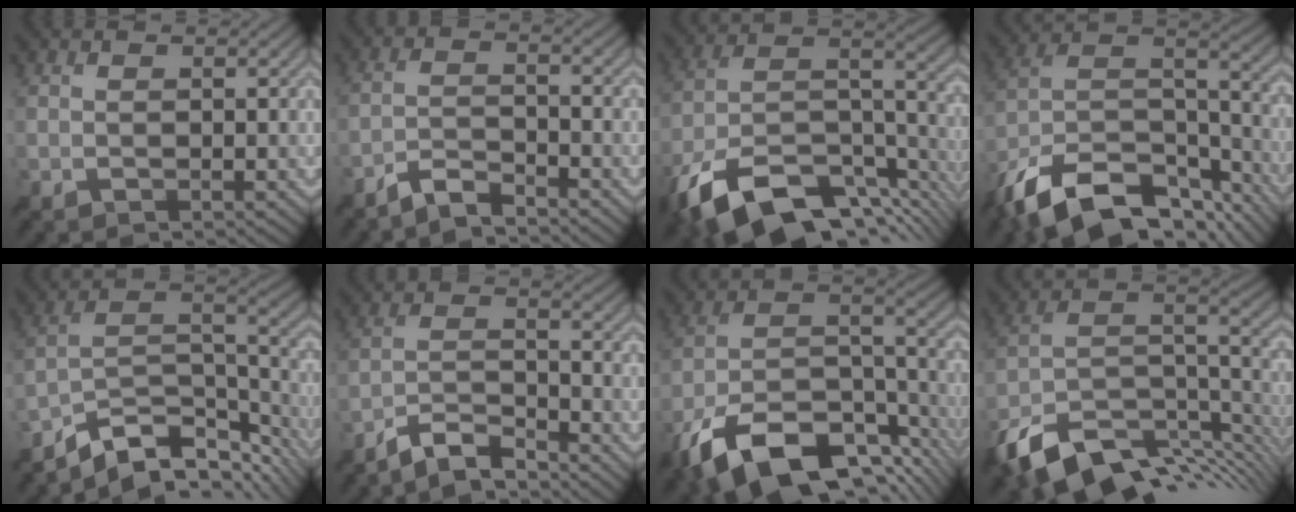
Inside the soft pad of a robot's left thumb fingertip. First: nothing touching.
{"total": 3.8, "force": [-3.4, 0.6, 1.7], "torque": [-0.034, 0.005, -0.075]}
{"total": 16.6, "force": [-10.6, 7.2, 10.5], "torque": [-0.239, -0.026, -0.176]}
{"total": 17.8, "force": [-12.2, 8.2, 10.0], "torque": [-0.237, -0.035, -0.191]}
{"total": 12.1, "force": [-8.2, 4.9, 7.4], "torque": [-0.148, -0.003, -0.131]}
{"total": 5.8, "force": [-5.1, 1.1, 2.5], "torque": [-0.053, 0.000, -0.104]}
{"total": 17.0, "force": [-10.8, 7.4, 10.8], "torque": [-0.240, -0.026, -0.178]}
{"total": 13.5, "force": [-7.7, 6.8, 8.9], "torque": [-0.197, -0.012, -0.122]}